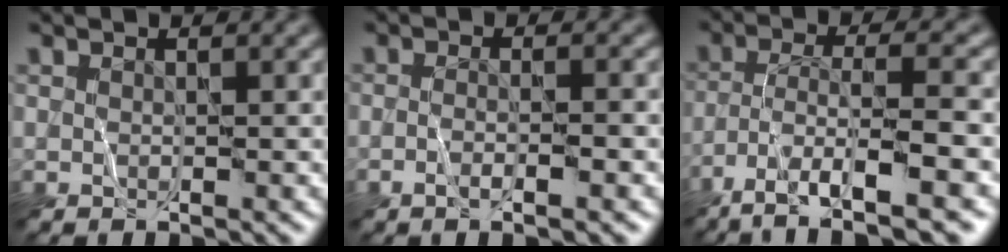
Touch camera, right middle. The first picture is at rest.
{"total": 2.8, "force": [-1.0, 0.9, 2.5], "torque": [-0.018, 0.006, -0.022]}
{"total": 8.5, "force": [-5.2, 2.0, 6.4], "torque": [-0.108, 0.001, -0.089]}